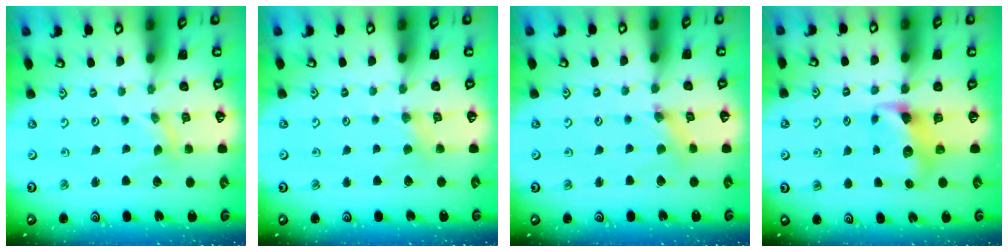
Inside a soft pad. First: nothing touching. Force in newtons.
{"total": 2.7, "press": 2.7, "slide": 0.4}
{"total": 2.4, "press": 2.3, "slide": 0.4}
{"total": 6.7, "press": 6.6, "slide": 0.8}